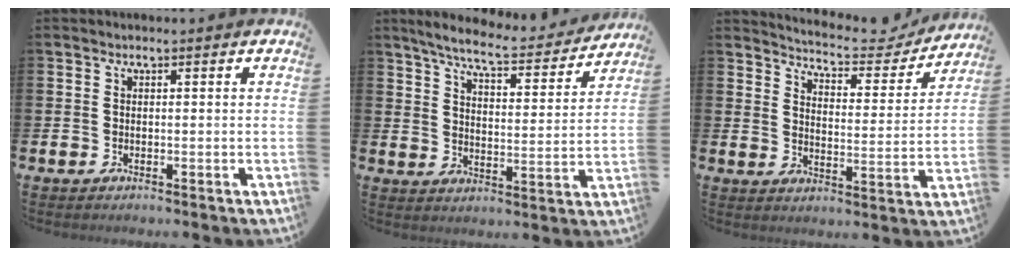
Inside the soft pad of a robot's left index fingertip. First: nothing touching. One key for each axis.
{"total": 7.3, "fx": 6.7, "fy": 0.5, "fz": 2.8, "tx": -0.077, "ty": -0.042, "tz": 0.112}
{"total": 5.4, "fx": 5.3, "fy": 0.9, "fz": 0.9, "tx": -0.031, "ty": -0.047, "tz": 0.085}